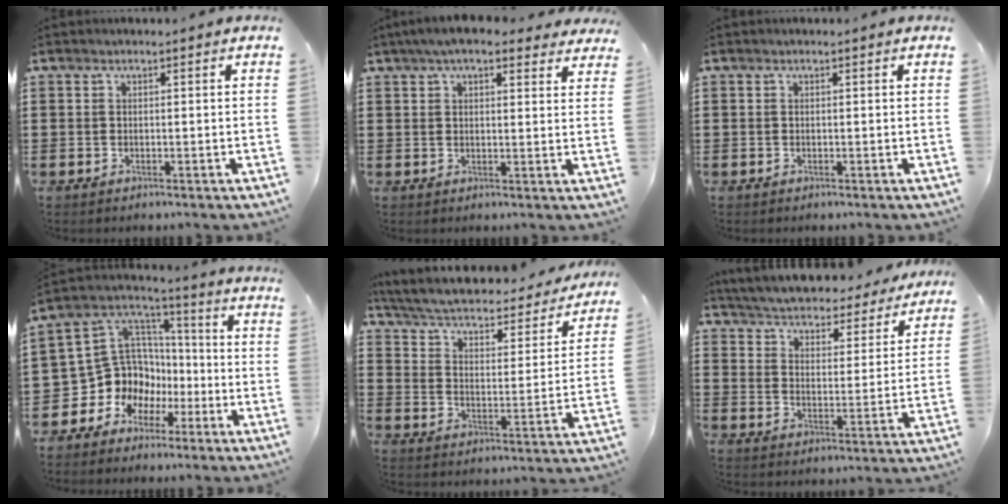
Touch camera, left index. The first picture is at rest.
{"total": 5.5, "force": [4.5, 1.3, 2.9], "torque": [-0.068, -0.001, 0.082]}
{"total": 0.0}
{"total": 10.5, "force": [-2.9, 9.9, 2.0], "torque": [-0.092, -0.015, -0.046]}
{"total": 3.3, "force": [2.8, 0.7, 1.5], "torque": [-0.048, -0.026, 0.039]}
{"total": 4.0, "force": [4.0, -0.1, 0.2], "torque": [-0.027, -0.039, 0.061]}